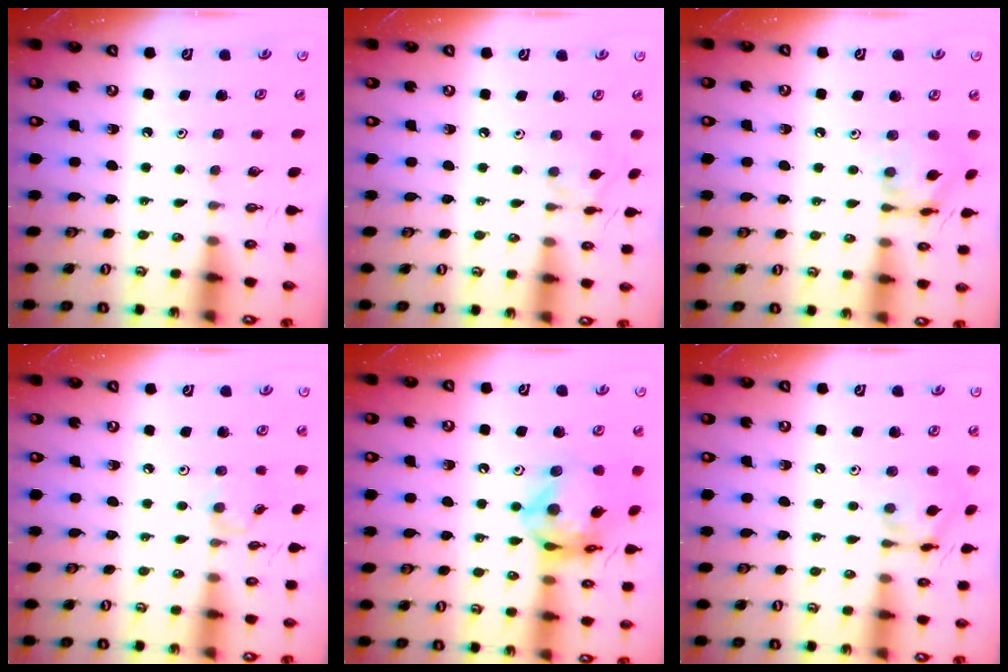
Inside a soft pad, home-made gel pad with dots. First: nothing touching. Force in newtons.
{"total": 2.1, "press": 2.1, "slide": 0.3}
{"total": 10.3, "press": 10.3, "slide": 0.8}
{"total": 2.5, "press": 2.5, "slide": 0.4}
{"total": 16.3, "press": 16.2, "slide": 2.0}
{"total": 11.2, "press": 11.2, "slide": 0.9}